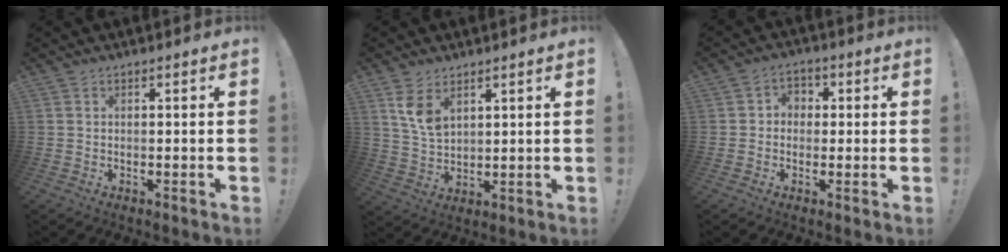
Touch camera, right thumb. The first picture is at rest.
{"total": 7.7, "force": [4.5, 4.2, 4.5], "torque": [-0.072, -0.023, 0.084]}
{"total": 4.0, "force": [-0.2, 3.7, 1.4], "torque": [-0.019, 0.007, -0.003]}